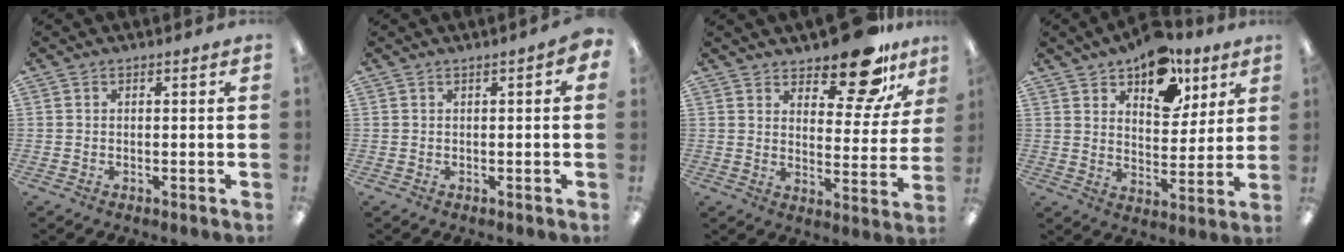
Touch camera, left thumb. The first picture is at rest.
{"total": 1.2, "force": [0.1, 0.3, 1.1], "torque": [-0.021, 0.001, 0.002]}
{"total": 13.8, "force": [10.8, 5.1, 6.9], "torque": [-0.091, -0.069, 0.186]}
{"total": 13.2, "force": [9.5, 7.3, 5.7], "torque": [-0.065, -0.057, 0.165]}